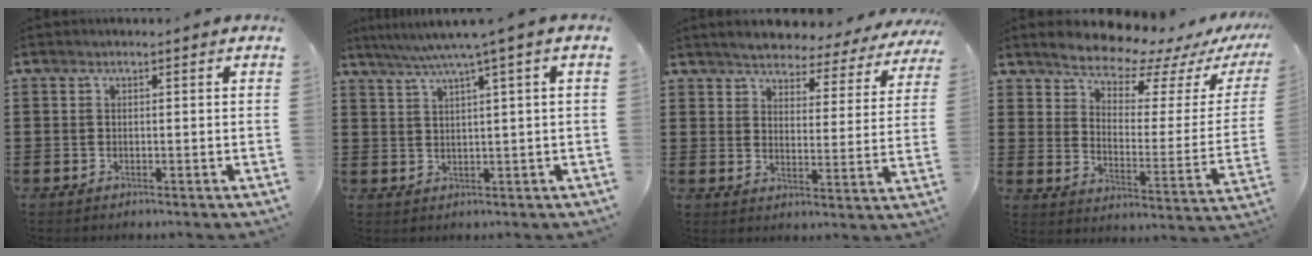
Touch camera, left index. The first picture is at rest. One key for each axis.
{"total": 4.4, "fx": 2.4, "fy": -0.9, "fz": 3.6, "tx": -0.074, "ty": -0.009, "tz": 0.036}
{"total": 4.2, "fx": 4.1, "fy": 0.4, "fz": 0.6, "tx": -0.037, "ty": -0.029, "tz": 0.067}
{"total": 7.6, "fx": 7.3, "fy": 1.3, "fz": 1.9, "tx": -0.060, "ty": -0.058, "tz": 0.125}